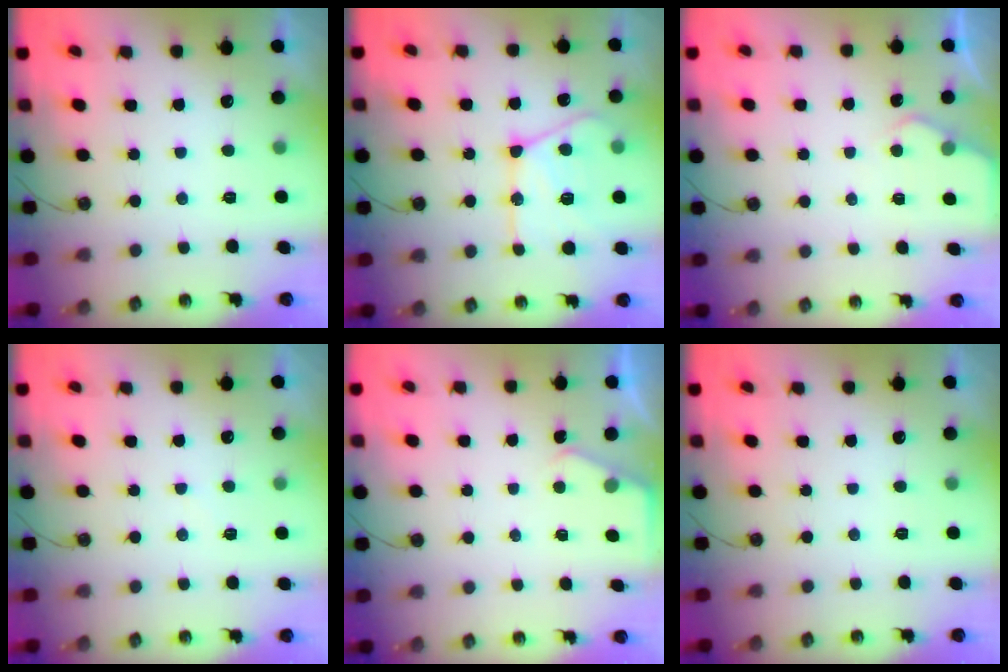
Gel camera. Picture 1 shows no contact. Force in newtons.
{"total": 18.6, "press": 18.5, "slide": 1.7}
{"total": 4.0, "press": 4.0, "slide": 0.5}
{"total": 2.8, "press": 2.8, "slide": 0.3}
{"total": 2.1, "press": 2.1, "slide": 0.4}
{"total": 0.0}